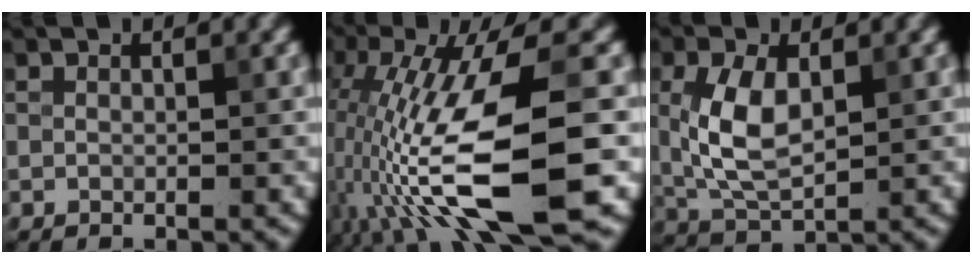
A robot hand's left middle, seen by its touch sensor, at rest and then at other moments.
{"total": 12.1, "force": [-3.4, 3.4, 11.1], "torque": [-0.215, -0.005, -0.060]}
{"total": 5.4, "force": [0.7, 2.9, 4.4], "torque": [-0.102, 0.003, 0.020]}